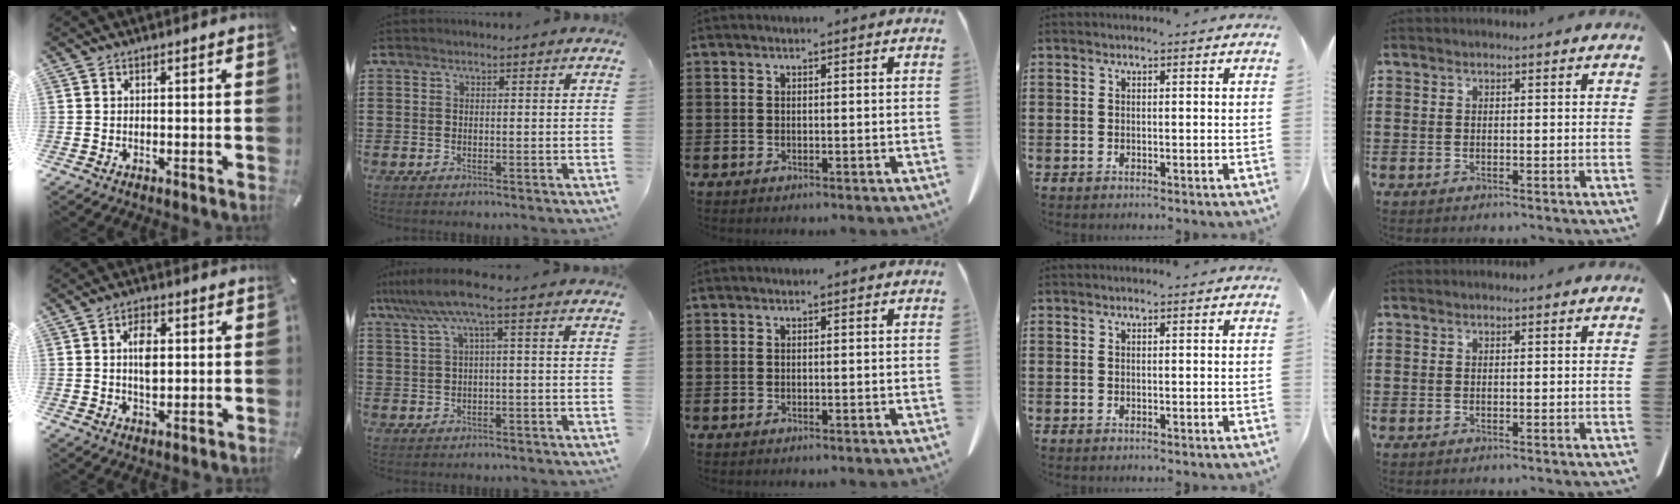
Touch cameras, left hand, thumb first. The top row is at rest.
{"thumb": {"total": 5.3, "force": [0.7, 3.1, 4.3], "torque": [-0.081, -0.001, 0.005]}, "index": {"total": 5.8, "force": [1.5, 0.2, 5.6], "torque": [-0.116, -0.006, 0.023]}}